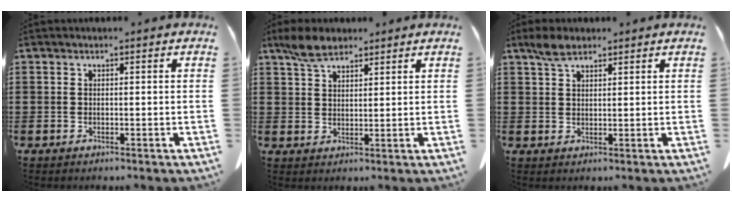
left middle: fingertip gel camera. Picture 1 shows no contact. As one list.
[{"total": 5.0, "force": [3.7, 2.3, 2.3], "torque": [-0.057, 0.002, 0.073]}, {"total": 3.5, "force": [2.5, 1.6, 1.8], "torque": [-0.042, 0.005, 0.048]}]